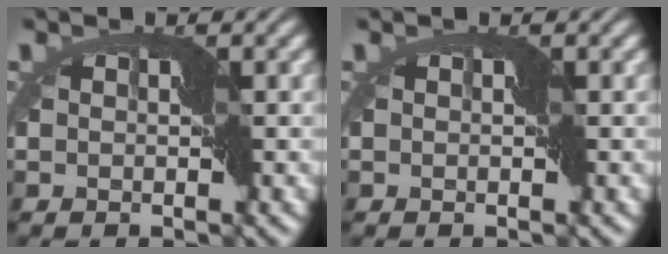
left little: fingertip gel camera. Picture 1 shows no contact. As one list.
[{"total": 0.0}]